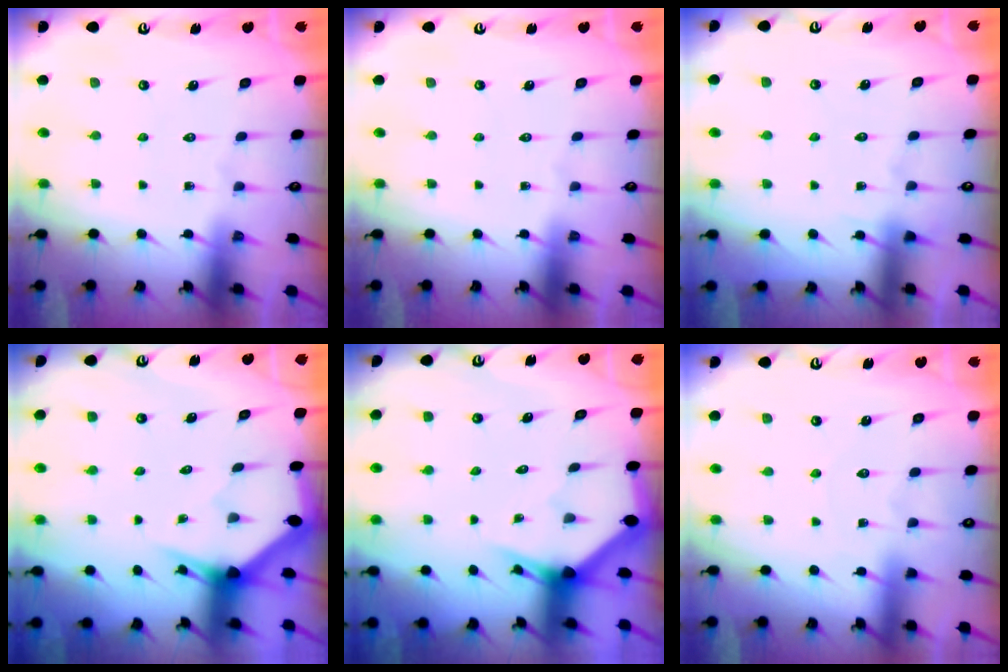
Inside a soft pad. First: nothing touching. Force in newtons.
{"total": 0.0}
{"total": 3.9, "press": 3.9, "slide": 0.5}
{"total": 2.9, "press": 2.9, "slide": 0.0}
{"total": 2.9, "press": 2.9, "slide": 0.1}
{"total": 3.4, "press": 3.4, "slide": 0.4}